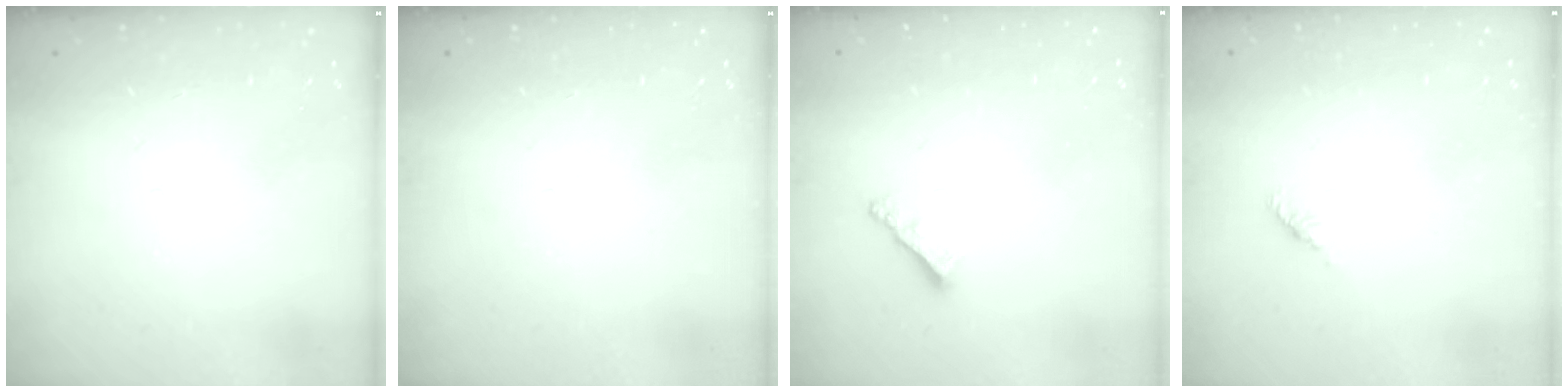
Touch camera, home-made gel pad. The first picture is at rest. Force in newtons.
{"total": 0.0}
{"total": 2.9, "press": 2.9, "slide": 0.3}
{"total": 1.8, "press": 1.7, "slide": 0.6}